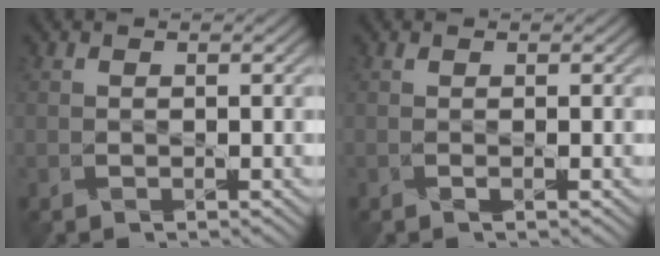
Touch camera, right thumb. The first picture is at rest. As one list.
[{"total": 0.7, "force": [-0.2, -0.3, 0.6], "torque": [-0.014, 0.000, -0.003]}]